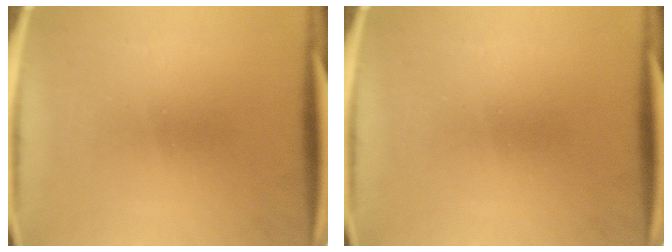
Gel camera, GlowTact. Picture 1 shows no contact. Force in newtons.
{"total": 0.0}